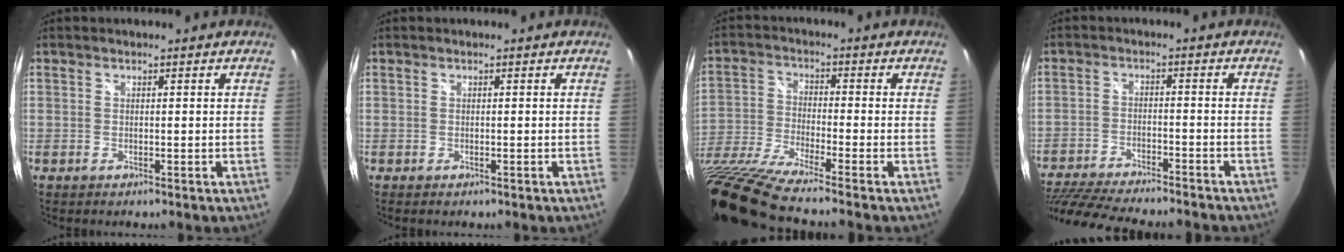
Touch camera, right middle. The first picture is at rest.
{"total": 0.0}
{"total": 17.8, "force": [-13.7, 0.9, 11.3], "torque": [-0.227, -0.058, -0.261]}
{"total": 20.3, "force": [-17.5, 4.1, 9.5], "torque": [-0.197, -0.039, -0.270]}